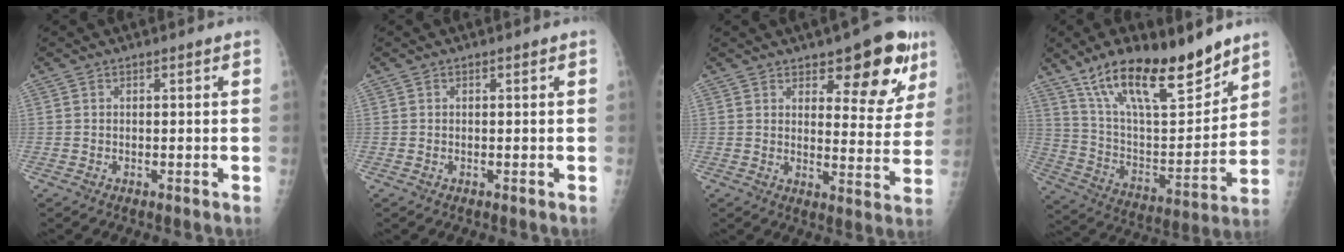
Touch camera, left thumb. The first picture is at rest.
{"total": 0.0}
{"total": 13.2, "force": [7.5, 5.3, 9.5], "torque": [-0.070, -0.040, 0.100]}
{"total": 23.2, "force": [16.1, 7.7, 14.9], "torque": [-0.212, -0.067, 0.282]}